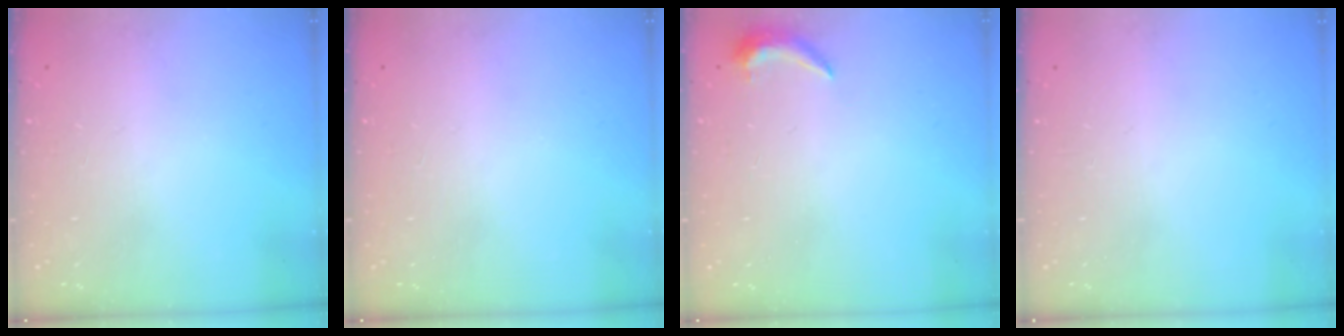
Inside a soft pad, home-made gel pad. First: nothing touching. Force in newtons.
{"total": 0.0}
{"total": 5.1, "press": 5.1, "slide": 0.8}
{"total": 0.0}